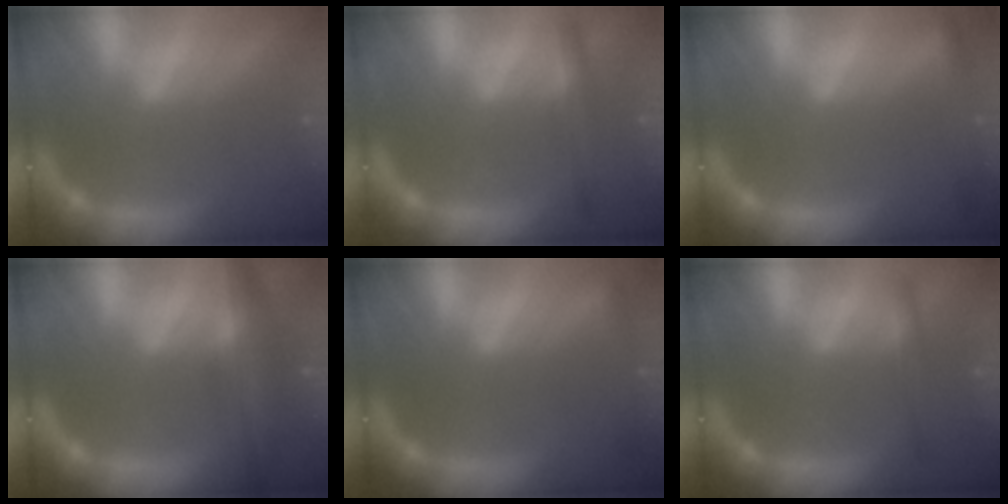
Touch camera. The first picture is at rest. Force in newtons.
{"total": 3.5}
{"total": 3.4}
{"total": 7.0}
{"total": 2.4}
{"total": 2.4}